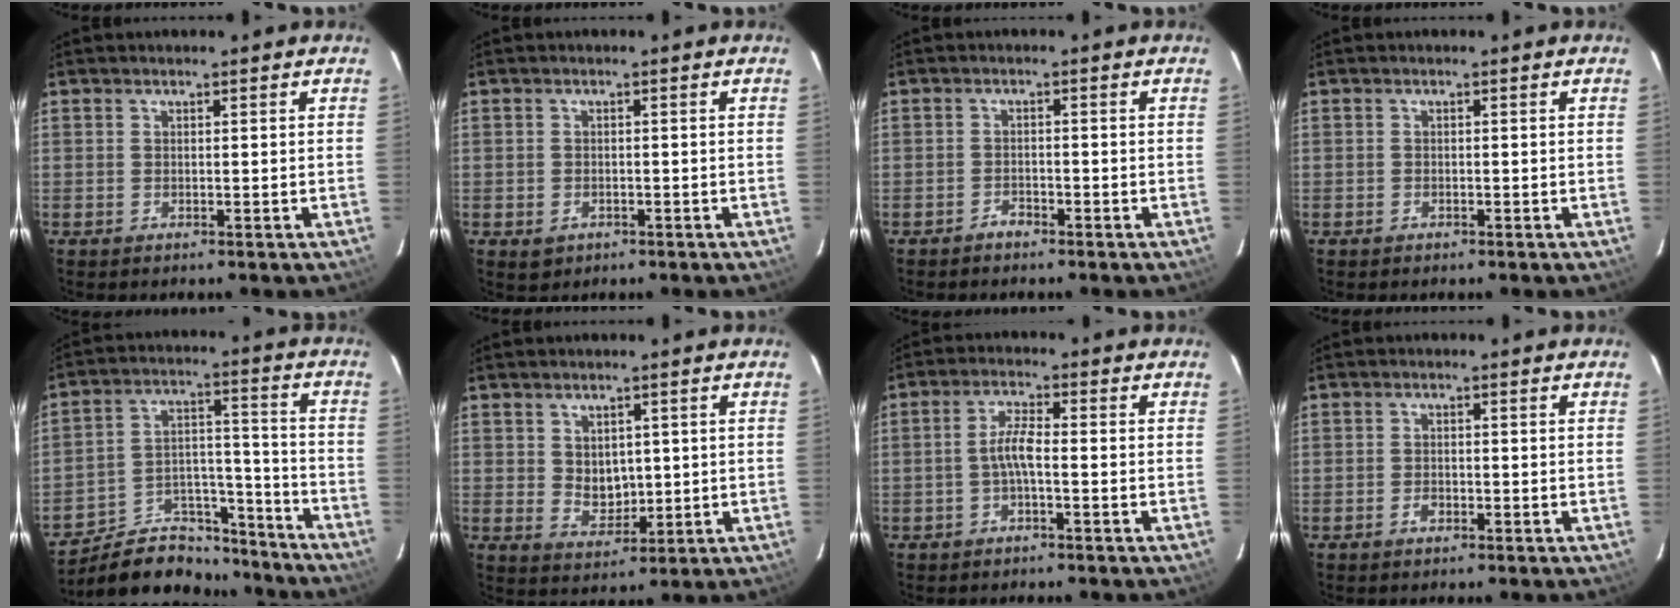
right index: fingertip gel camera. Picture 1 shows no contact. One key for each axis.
{"total": 2.7, "fx": -1.1, "fy": 2.3, "fz": 1.0, "tx": -0.023, "ty": 0.000, "tz": -0.009}
{"total": 1.7, "fx": -1.6, "fy": 0.6, "fz": 0.3, "tx": -0.008, "ty": 0.003, "tz": -0.028}
{"total": 0.9, "fx": -0.6, "fy": 0.6, "fz": 0.1, "tx": -0.002, "ty": 0.003, "tz": -0.010}
{"total": 17.1, "fx": -15.0, "fy": 7.3, "fz": 3.8, "tx": -0.070, "ty": 0.063, "tz": -0.226}
{"total": 4.9, "fx": 1.1, "fy": 3.9, "fz": 2.8, "tx": -0.043, "ty": -0.002, "tz": 0.030}
{"total": 3.8, "fx": -1.1, "fy": 0.7, "fz": 3.6, "tx": -0.075, "ty": 0.009, "tz": -0.022}
{"total": 1.6, "fx": -0.8, "fy": 1.0, "fz": 0.9, "tx": -0.017, "ty": 0.001, "tz": -0.015}